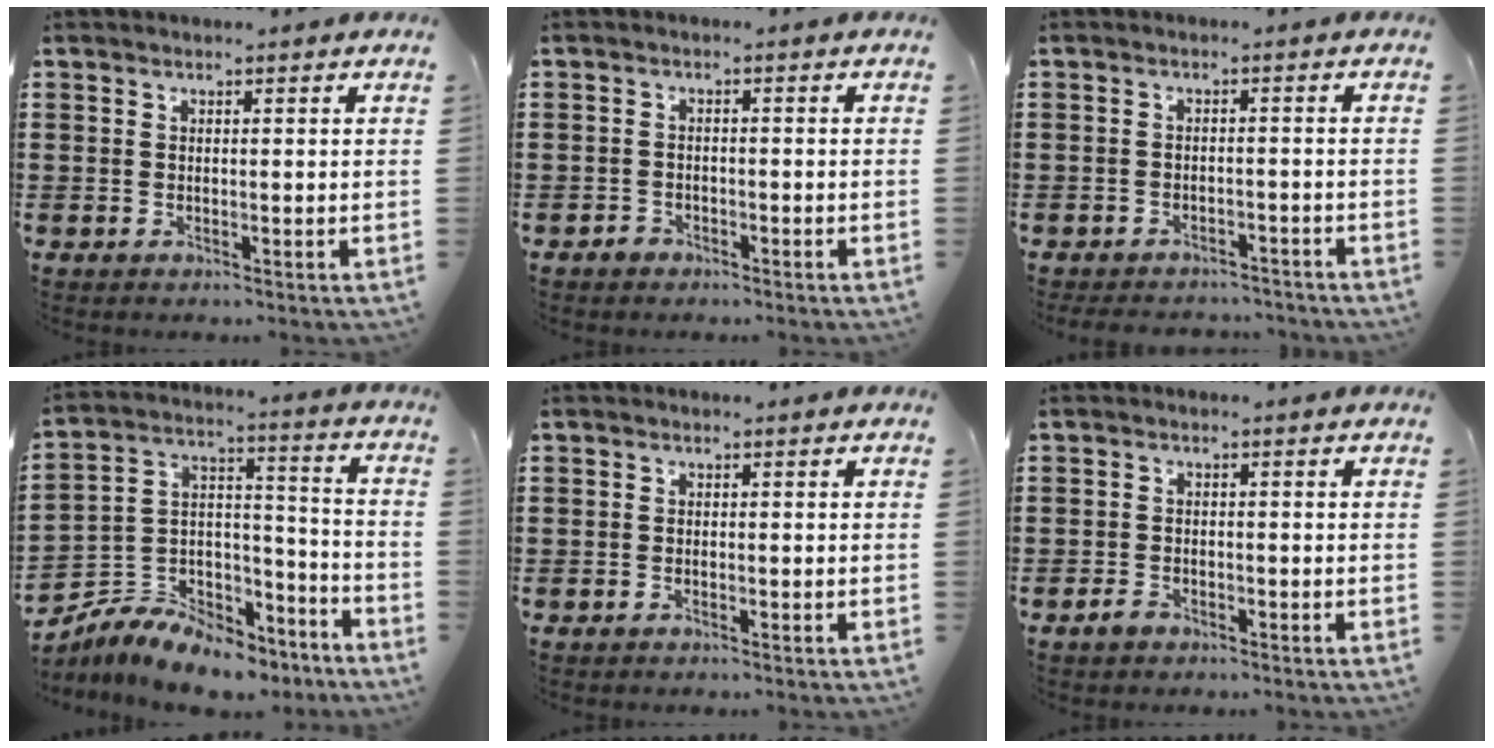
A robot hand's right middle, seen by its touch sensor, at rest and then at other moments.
{"total": 1.4, "force": [-1.2, 0.7, 0.2], "torque": [-0.007, 0.002, -0.026]}
{"total": 2.4, "force": [-2.3, 0.4, 0.0], "torque": [-0.007, 0.000, -0.051]}
{"total": 7.8, "force": [-7.2, 2.4, 1.7], "torque": [-0.035, 0.015, -0.146]}
{"total": 0.7, "force": [-0.6, 0.4, 0.2], "torque": [-0.003, 0.000, -0.013]}
{"total": 1.9, "force": [-1.3, 0.9, 0.9], "torque": [-0.027, 0.000, -0.029]}